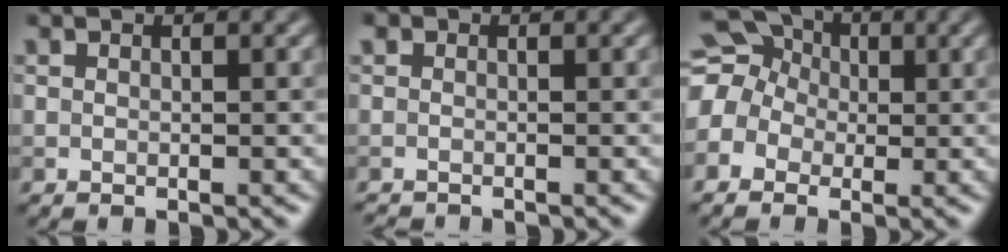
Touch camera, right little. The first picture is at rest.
{"total": 1.2, "force": [-1.1, 0.4, 0.1], "torque": [0.003, -0.005, -0.023]}
{"total": 11.4, "force": [1.3, 10.1, 5.2], "torque": [-0.125, 0.037, -0.028]}